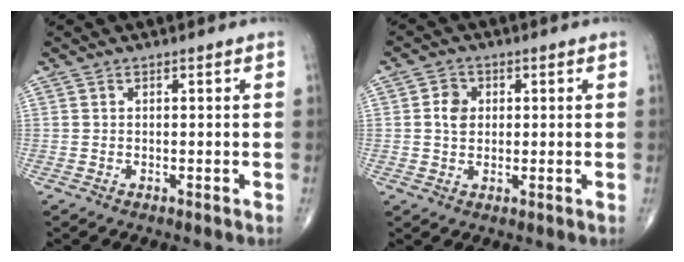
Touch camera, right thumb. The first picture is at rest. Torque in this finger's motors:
{"motor_torque": [-0.11, 0.14, 0.28, 0.19, 0.03]}